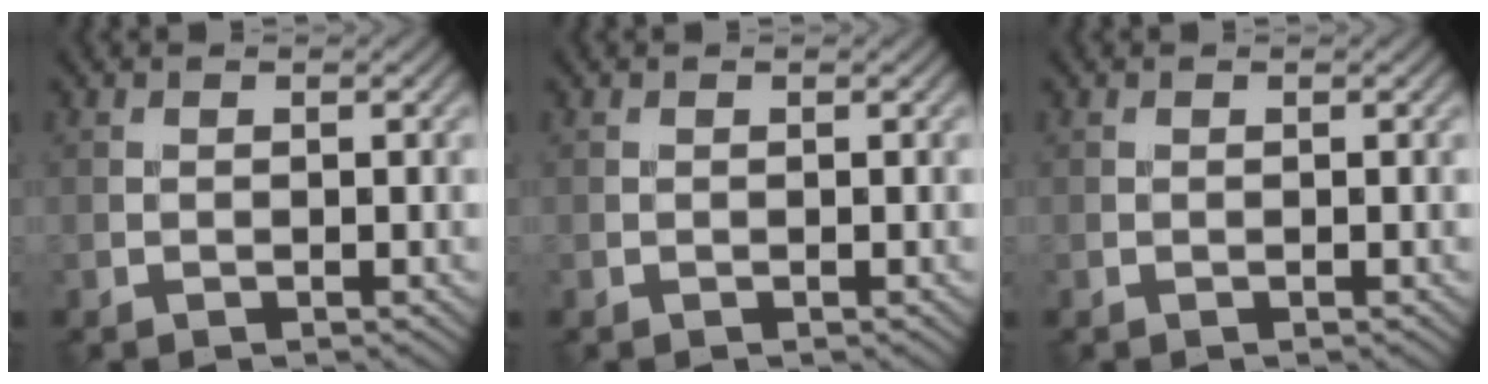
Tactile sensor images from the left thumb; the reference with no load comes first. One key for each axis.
{"total": 0.0}
{"total": 0.0}